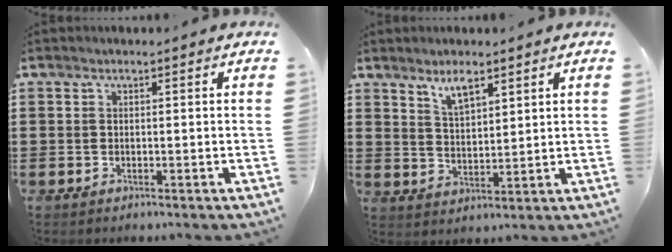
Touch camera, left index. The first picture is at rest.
{"total": 4.2, "force": [3.2, 1.3, 2.4], "torque": [-0.046, -0.002, 0.057]}